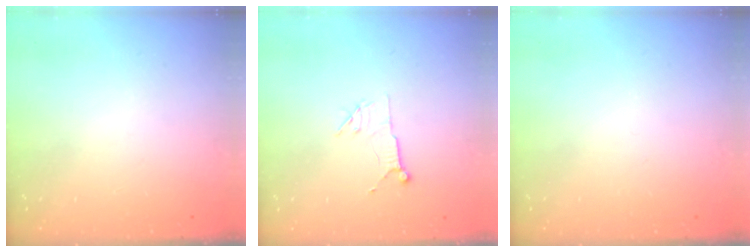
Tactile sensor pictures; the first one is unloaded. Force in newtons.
{"total": 5.5, "press": 5.4, "slide": 0.8}
{"total": 0.0}